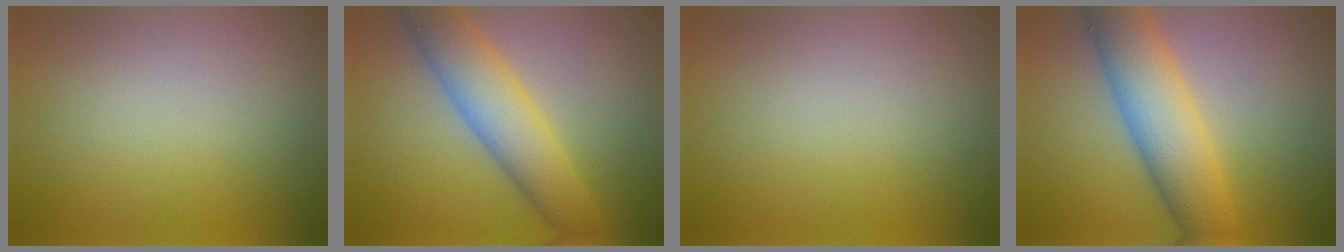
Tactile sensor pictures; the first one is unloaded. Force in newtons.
{"total": 6.0, "press": 6.0, "slide": 0.1}
{"total": 0.0}
{"total": 6.8, "press": 6.8, "slide": 0.3}